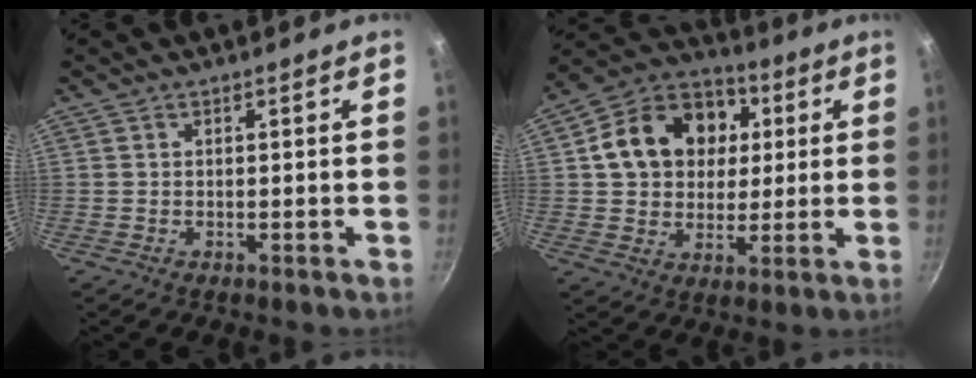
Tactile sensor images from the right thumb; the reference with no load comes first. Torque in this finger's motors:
{"motor_torque": [-0.91, 1.41, 0.20, -0.11, 0.13]}